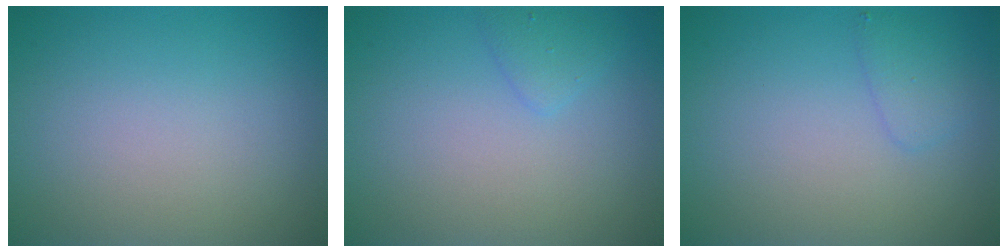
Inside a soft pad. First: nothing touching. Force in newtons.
{"total": 1.3, "press": 1.3, "slide": 0.0}
{"total": 1.4, "press": 1.4, "slide": 0.1}